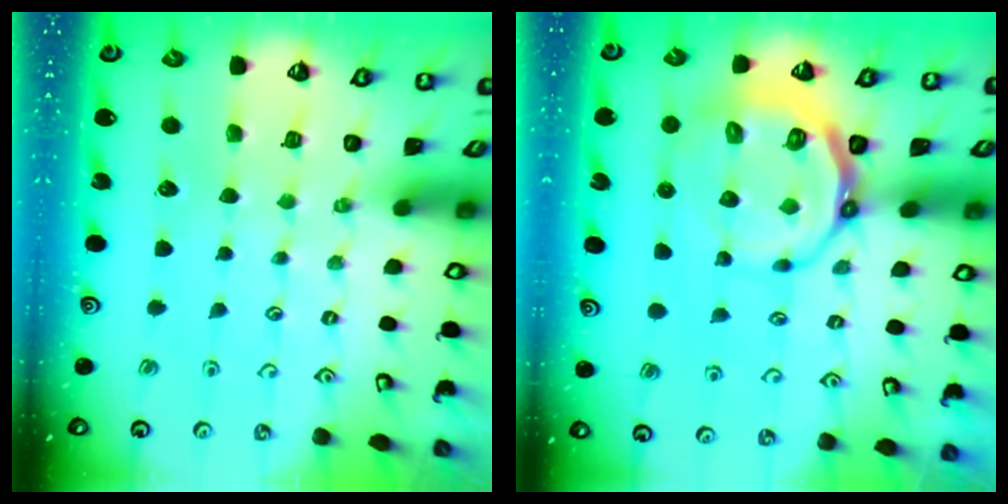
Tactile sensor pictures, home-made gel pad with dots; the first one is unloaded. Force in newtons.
{"total": 11.7, "press": 11.2, "slide": 3.2}